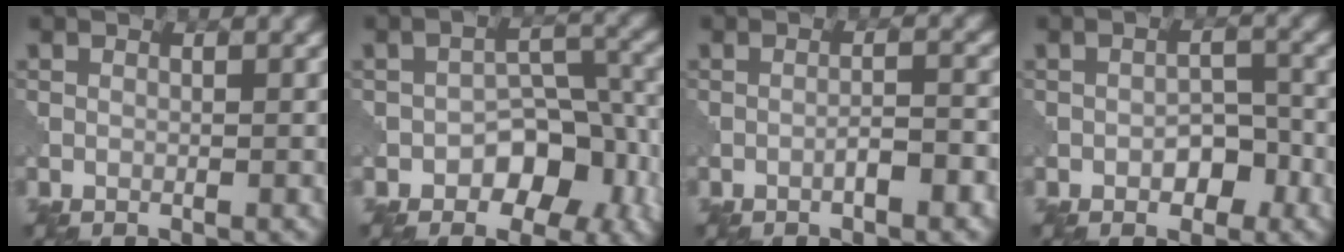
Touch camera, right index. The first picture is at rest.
{"total": 6.4, "force": [-2.8, 4.1, 4.1], "torque": [-0.036, 0.004, -0.046]}
{"total": 2.4, "force": [-1.2, 0.4, 2.0], "torque": [-0.032, 0.010, -0.022]}
{"total": 2.8, "force": [-1.2, 1.6, 1.9], "torque": [-0.025, 0.005, -0.017]}